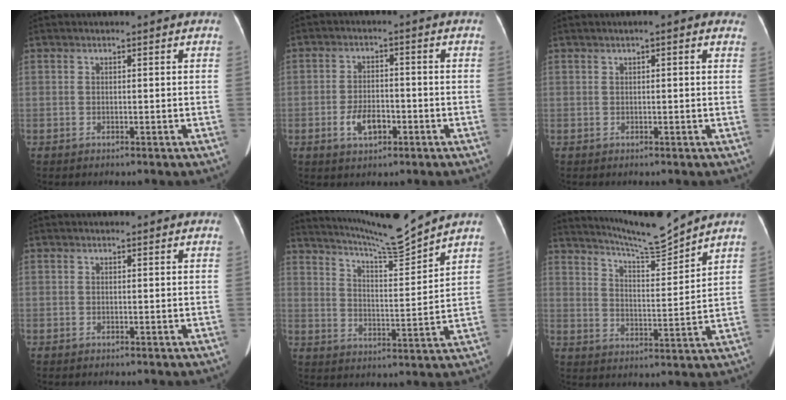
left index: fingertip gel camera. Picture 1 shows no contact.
{"total": 4.9, "force": [-2.3, 2.6, 3.5], "torque": [-0.071, 0.000, -0.034]}
{"total": 2.7, "force": [1.5, 0.7, 2.1], "torque": [-0.021, 0.021, 0.017]}
{"total": 0.0}
{"total": 10.6, "force": [10.0, -2.0, 2.9], "torque": [-0.060, -0.025, 0.169]}
{"total": 9.3, "force": [8.9, -1.4, 2.3], "torque": [-0.048, -0.015, 0.154]}